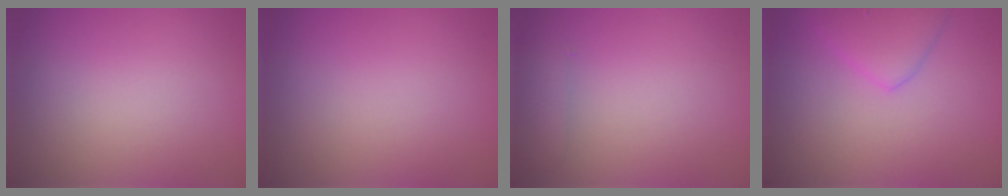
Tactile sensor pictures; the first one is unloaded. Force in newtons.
{"total": 0.0}
{"total": 1.3, "press": 1.3, "slide": 0.1}
{"total": 2.8, "press": 2.8, "slide": 0.2}